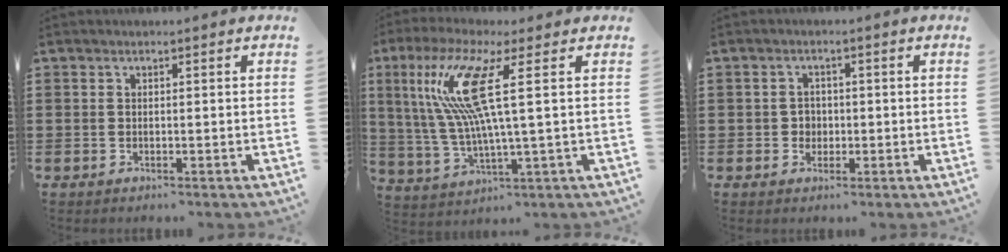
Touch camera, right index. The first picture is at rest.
{"total": 12.7, "force": [3.1, 0.5, 12.2], "torque": [-0.275, -0.026, 0.040]}
{"total": 1.9, "force": [-0.2, 1.8, 0.5], "torque": [-0.015, 0.007, -0.008]}